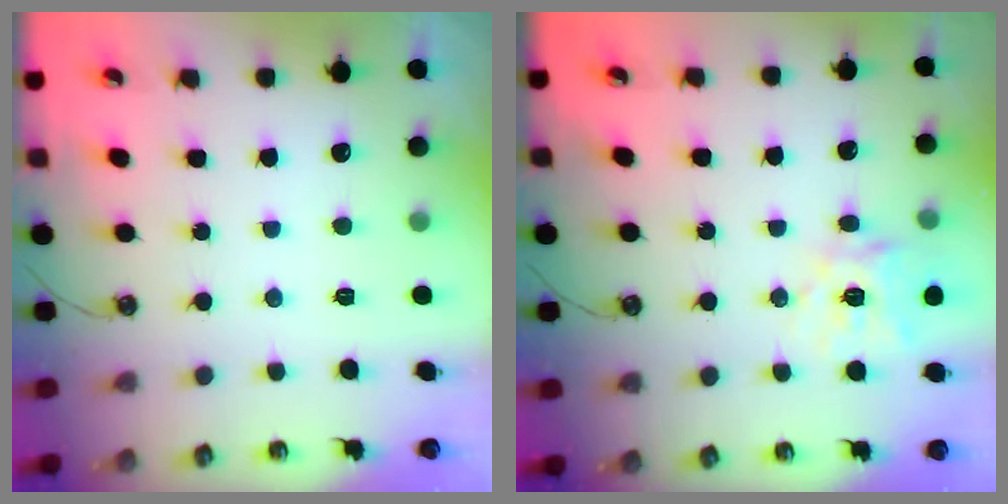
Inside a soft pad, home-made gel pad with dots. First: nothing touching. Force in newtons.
{"total": 14.7, "press": 14.6, "slide": 1.7}